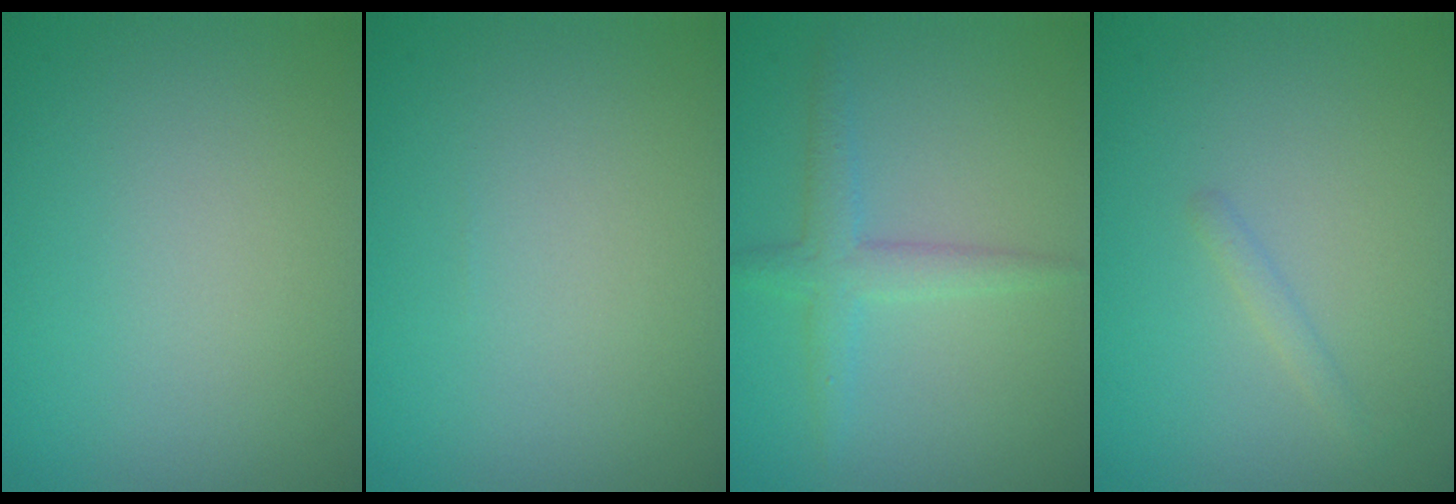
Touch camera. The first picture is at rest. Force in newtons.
{"total": 0.0}
{"total": 2.5, "press": 2.5, "slide": 0.1}
{"total": 0.9, "press": 0.9, "slide": 0.0}